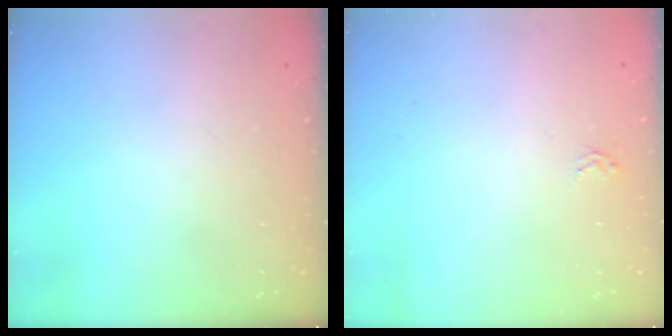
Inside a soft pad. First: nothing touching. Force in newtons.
{"total": 1.9, "press": 1.9, "slide": 0.2}